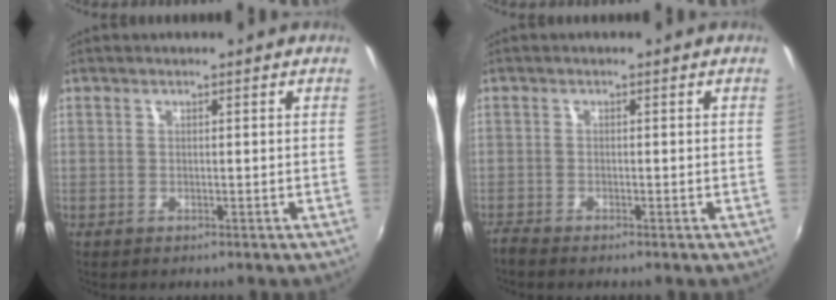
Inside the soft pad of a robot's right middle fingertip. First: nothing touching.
{"total": 1.5, "force": [-1.4, -0.1, 0.4], "torque": [-0.016, -0.005, -0.027]}